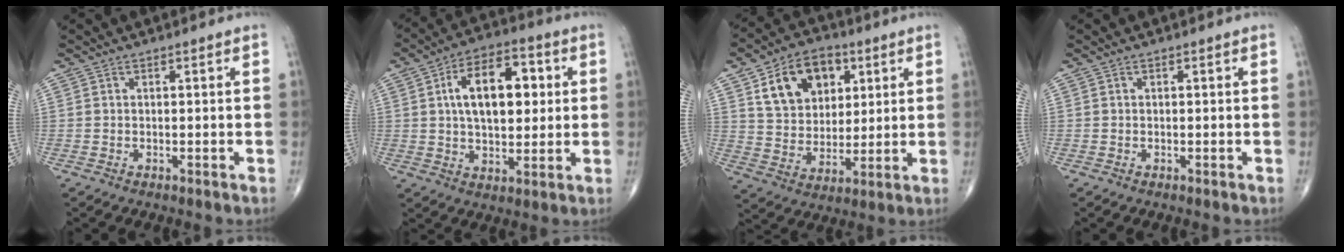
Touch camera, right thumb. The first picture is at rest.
{"total": 15.1, "force": [3.0, 8.5, 12.1], "torque": [-0.168, 0.010, 0.045]}
{"total": 14.7, "force": [6.0, 10.5, 8.5], "torque": [-0.104, -0.016, 0.108]}
{"total": 0.0}